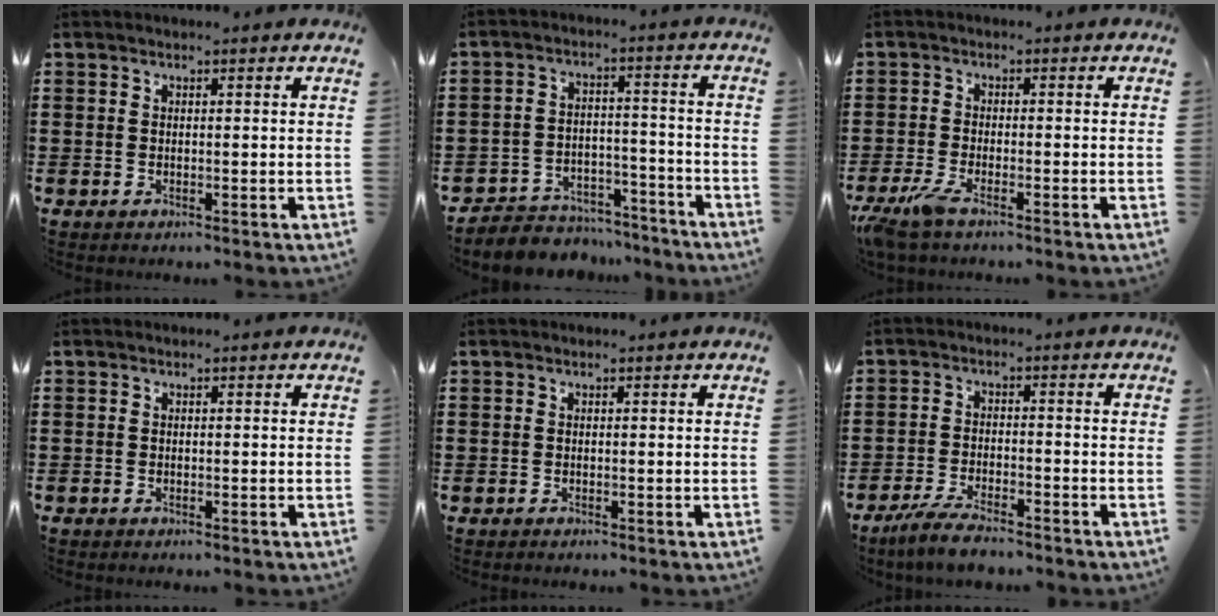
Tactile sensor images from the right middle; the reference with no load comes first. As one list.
[{"total": 4.9, "force": [-4.7, 1.4, 0.1], "torque": [-0.007, 0.013, -0.098]}, {"total": 3.7, "force": [-2.5, 0.6, 2.7], "torque": [-0.079, -0.015, -0.056]}, {"total": 0.0}, {"total": 0.0}, {"total": 4.6, "force": [-4.1, 0.5, 2.0], "torque": [-0.049, -0.004, -0.081]}]